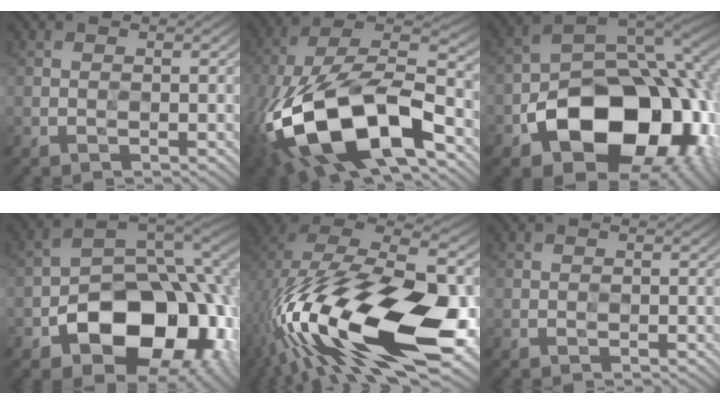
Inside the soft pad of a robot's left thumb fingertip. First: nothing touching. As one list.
[{"total": 19.3, "force": [-9.1, 9.0, 14.4], "torque": [-0.317, -0.030, -0.151]}, {"total": 17.7, "force": [-7.2, 11.8, 11.2], "torque": [-0.165, -0.038, -0.104]}, {"total": 15.4, "force": [-6.6, 10.0, 9.6], "torque": [-0.113, -0.023, -0.113]}, {"total": 20.0, "force": [-6.8, 9.4, 16.3], "torque": [-0.330, -0.028, -0.098]}, {"total": 0.0}]